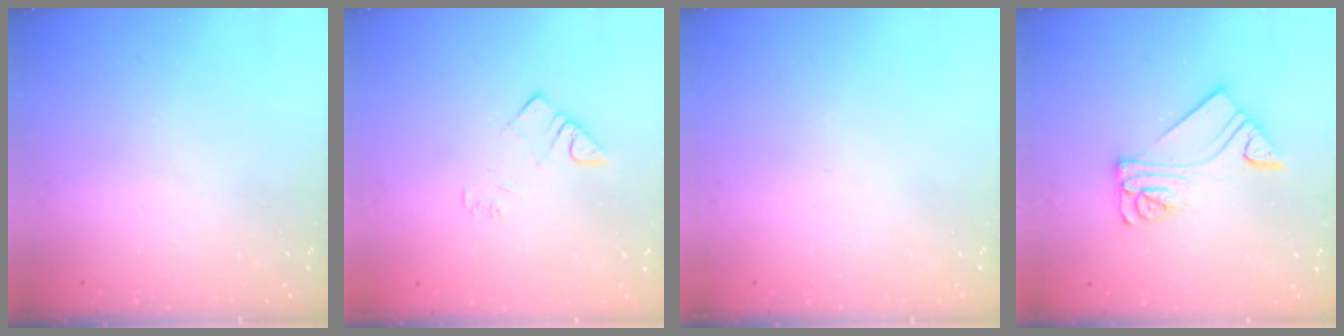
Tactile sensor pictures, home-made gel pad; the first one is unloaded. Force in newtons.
{"total": 4.5, "press": 4.5, "slide": 0.5}
{"total": 0.0}
{"total": 11.1, "press": 11.1, "slide": 1.1}